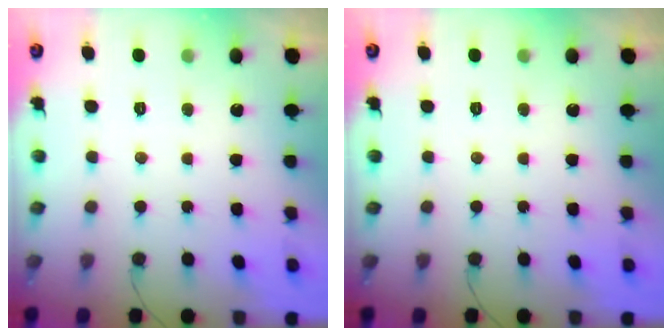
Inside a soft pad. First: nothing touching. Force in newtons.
{"total": 0.0}